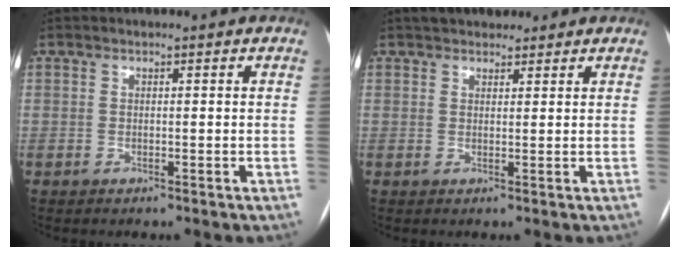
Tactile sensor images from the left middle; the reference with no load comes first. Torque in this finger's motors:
{"motor_torque": [0.28, -0.21, 0.03, 0.00]}